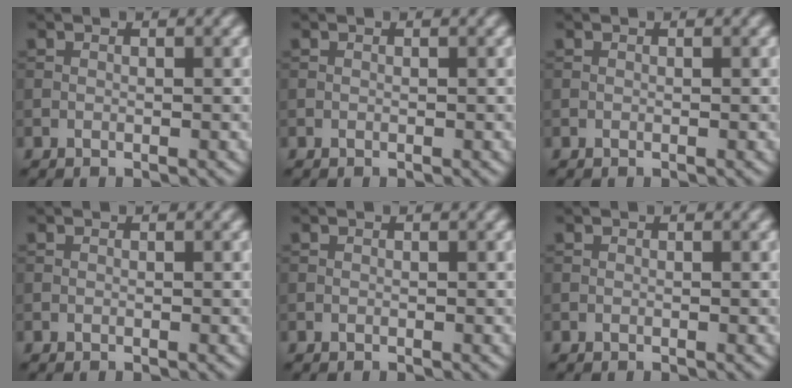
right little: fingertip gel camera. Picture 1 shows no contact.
{"total": 0.0}
{"total": 0.0}
{"total": 0.0}
{"total": 0.0}
{"total": 0.0}